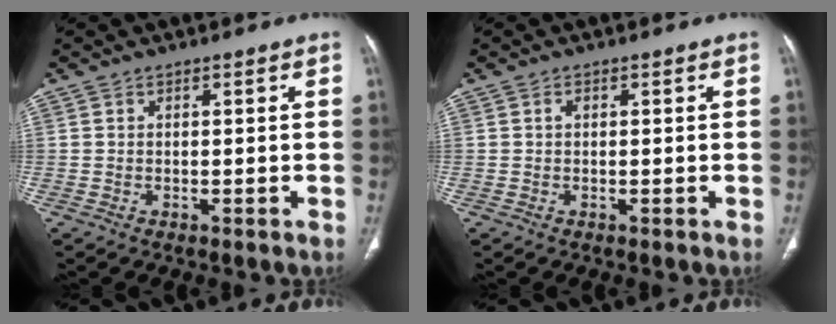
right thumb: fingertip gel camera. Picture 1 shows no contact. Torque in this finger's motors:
{"motor_torque": [0.03, -0.16, 0.41, -0.11, 0.00]}